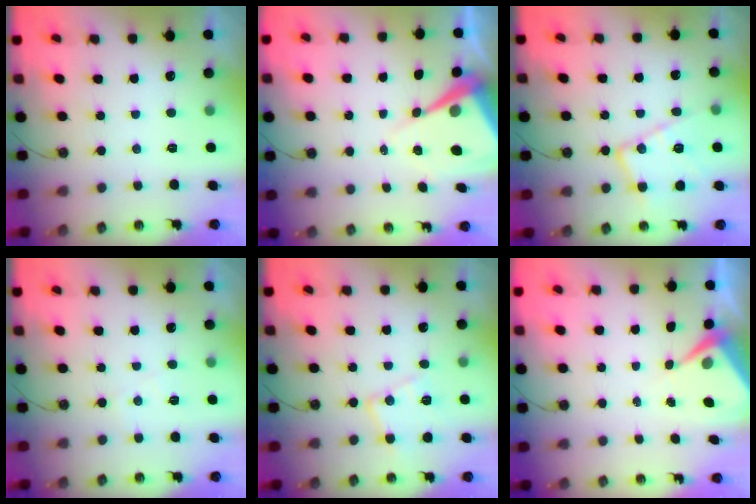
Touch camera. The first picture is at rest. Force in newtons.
{"total": 10.9, "press": 10.8, "slide": 1.2}
{"total": 14.7, "press": 14.6, "slide": 1.3}
{"total": 4.5, "press": 4.4, "slide": 0.7}
{"total": 13.0, "press": 13.0, "slide": 1.0}
{"total": 5.5, "press": 5.4, "slide": 0.6}